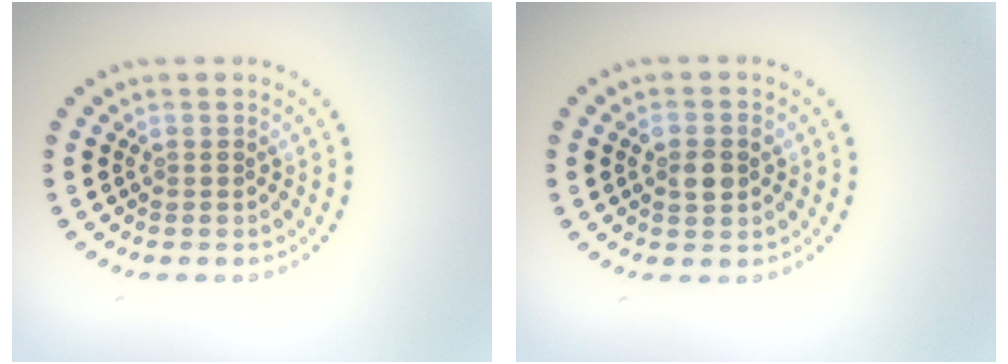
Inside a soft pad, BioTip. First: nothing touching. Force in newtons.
{"total": 2.3, "press": 2.2, "slide": 0.3}